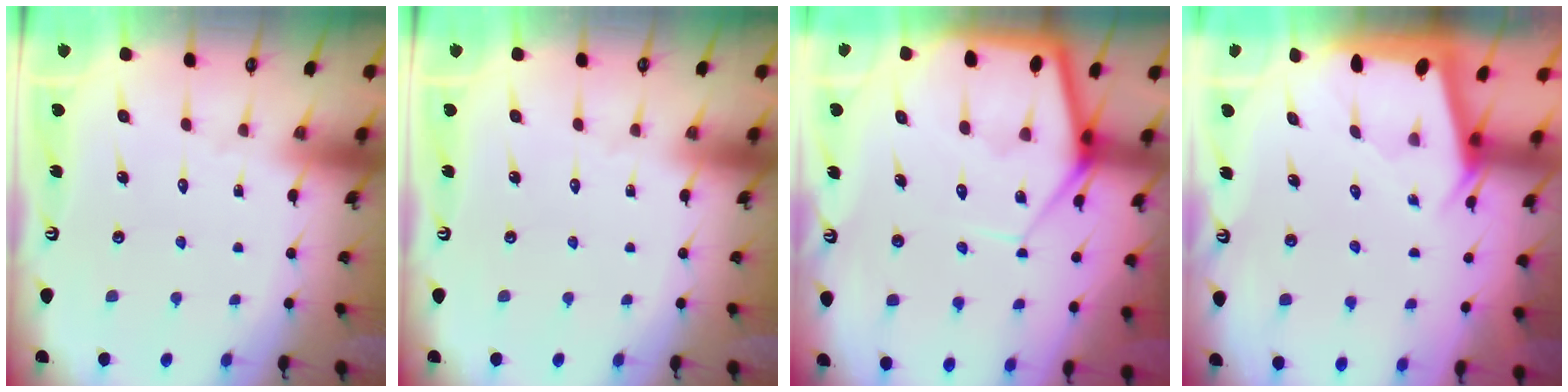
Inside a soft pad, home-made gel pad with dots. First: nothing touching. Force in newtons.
{"total": 0.0}
{"total": 12.6, "press": 12.6, "slide": 1.2}
{"total": 2.0, "press": 2.0, "slide": 0.2}